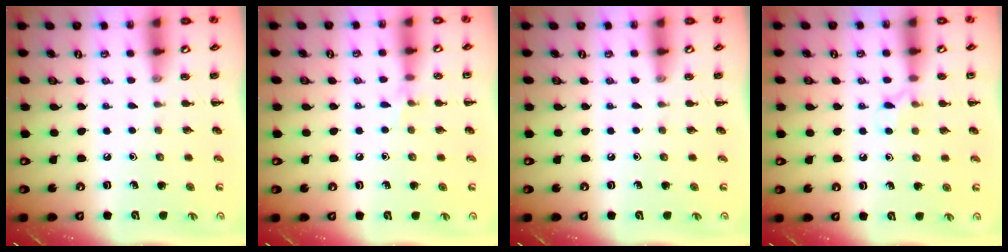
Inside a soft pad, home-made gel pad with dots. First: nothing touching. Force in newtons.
{"total": 5.3, "press": 5.0, "slide": 1.8}
{"total": 0.0}
{"total": 6.1, "press": 5.8, "slide": 1.7}